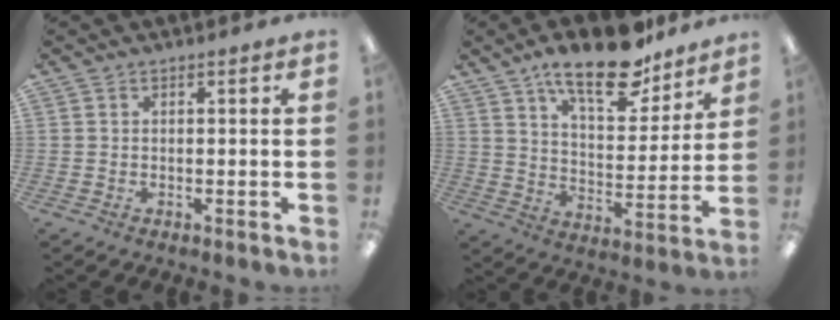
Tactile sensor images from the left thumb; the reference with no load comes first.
{"total": 17.6, "force": [13.0, 6.4, 10.0], "torque": [-0.156, -0.074, 0.219]}